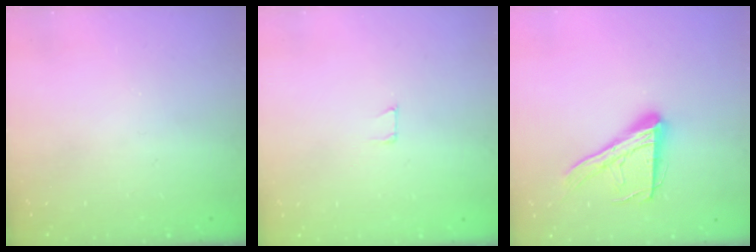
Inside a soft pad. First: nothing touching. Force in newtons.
{"total": 3.7, "press": 3.7, "slide": 0.3}
{"total": 16.3, "press": 16.2, "slide": 1.4}